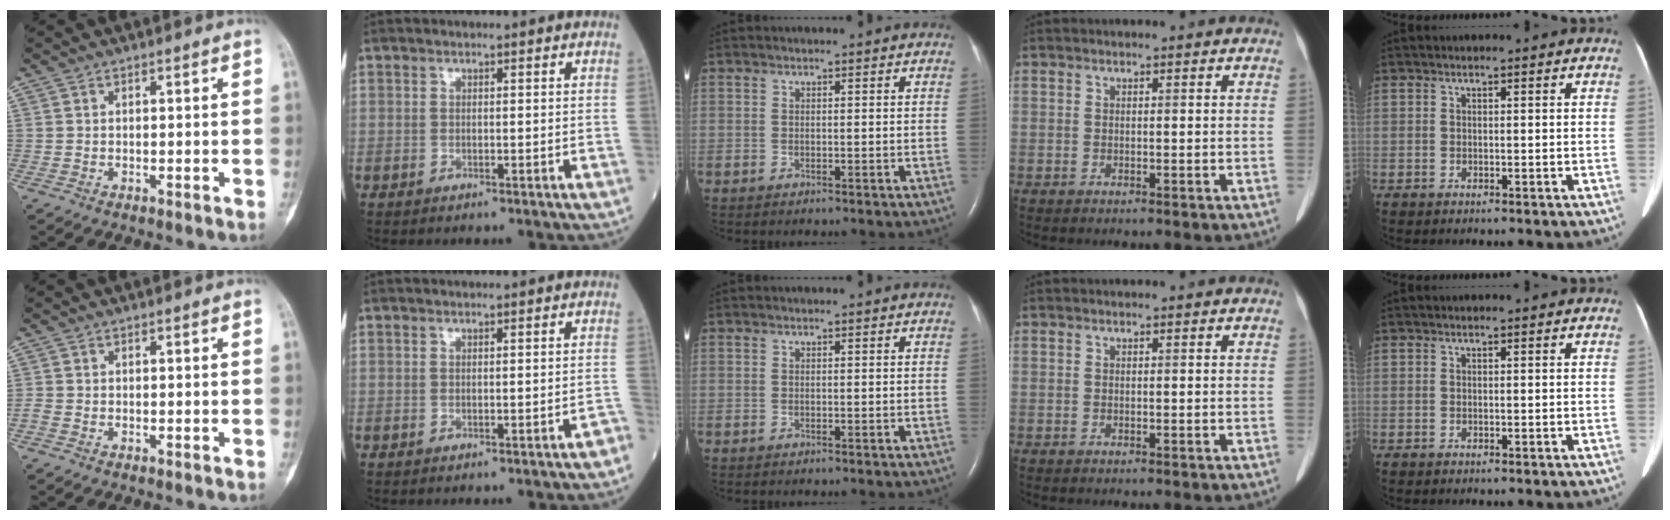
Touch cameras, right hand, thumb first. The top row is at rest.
{"thumb": {"total": 1.0, "force": [-0.6, 0.5, 0.6], "torque": [-0.020, -0.003, -0.017]}, "index": {"total": 1.5, "force": [-1.3, 0.2, 0.8], "torque": [-0.003, 0.001, -0.014]}}